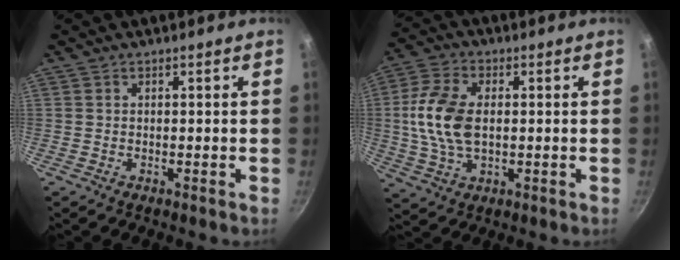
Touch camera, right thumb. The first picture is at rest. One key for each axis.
{"total": 12.3, "fx": 0.5, "fy": 7.4, "fz": 9.8, "tx": -0.191, "ty": 0.011, "tz": 0.003}